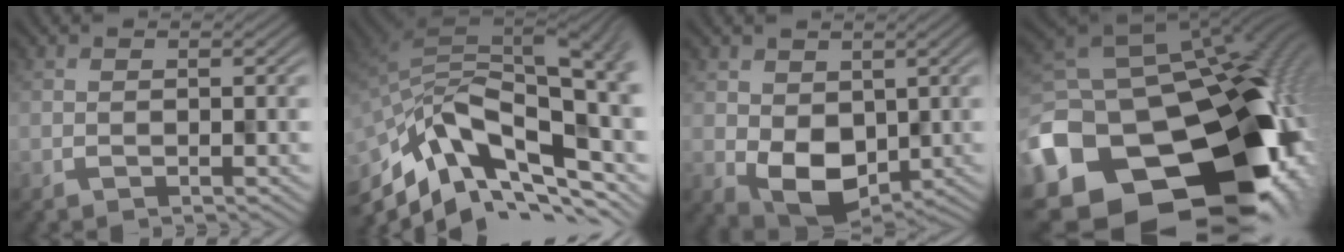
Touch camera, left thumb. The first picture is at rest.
{"total": 16.1, "force": [-3.7, 8.7, 13.0], "torque": [-0.243, -0.027, -0.049]}
{"total": 7.0, "force": [-0.4, 5.4, 4.4], "torque": [-0.096, -0.037, 0.007]}
{"total": 20.6, "force": [-7.2, 15.3, 11.8], "torque": [-0.279, -0.047, -0.091]}